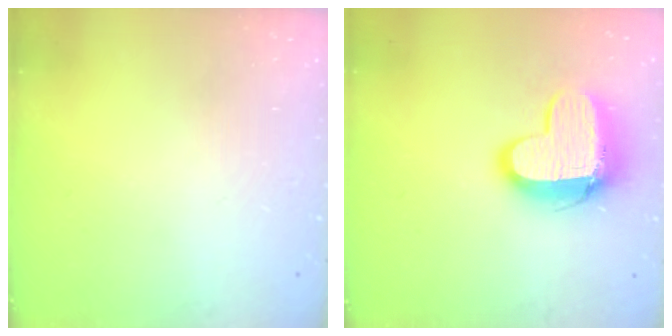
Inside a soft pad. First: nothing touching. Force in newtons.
{"total": 12.9, "press": 12.9, "slide": 1.1}